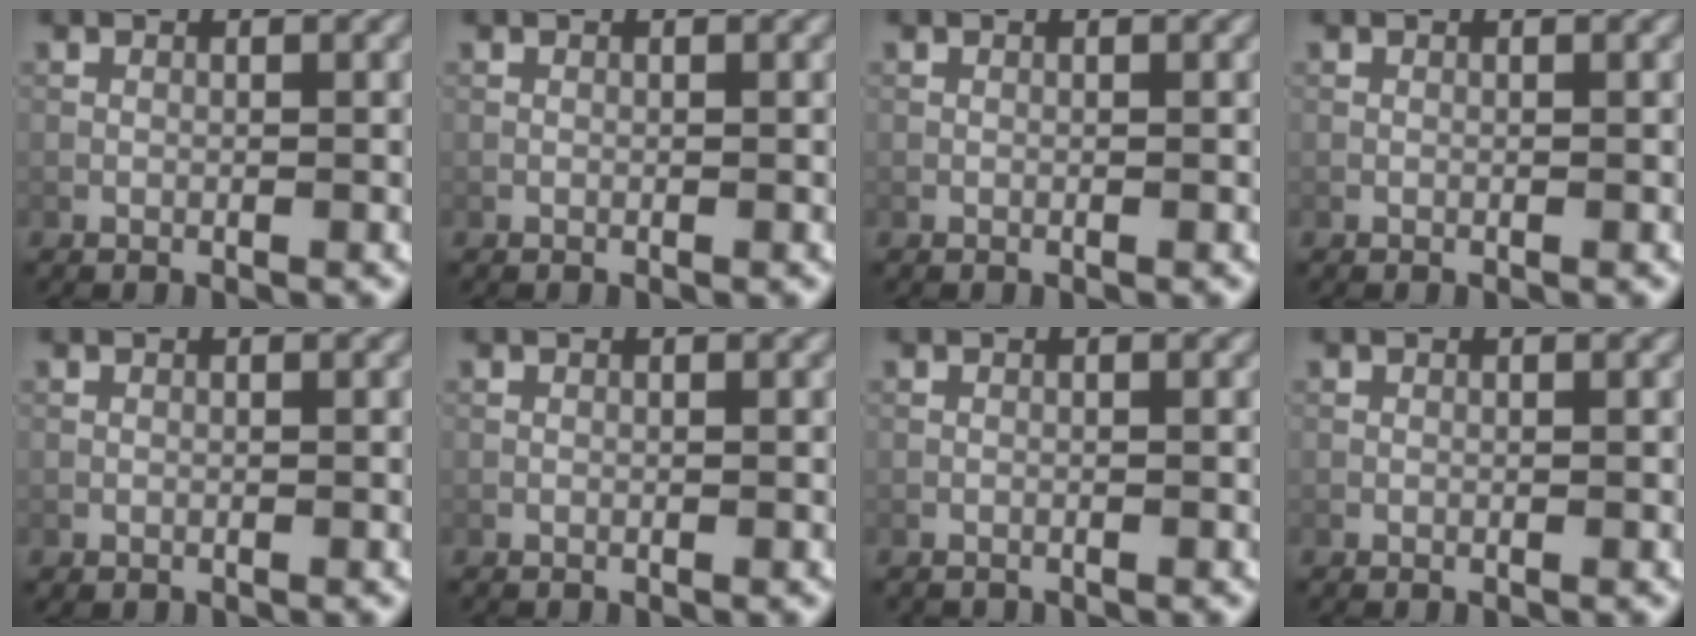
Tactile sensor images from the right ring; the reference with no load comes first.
{"total": 0.0}
{"total": 0.0}
{"total": 0.0}
{"total": 0.0}
{"total": 0.0}
{"total": 0.8, "force": [-0.8, 0.1, -0.1], "torque": [0.004, -0.003, -0.014]}
{"total": 0.0}